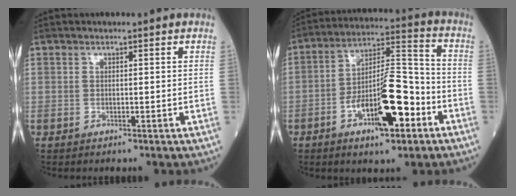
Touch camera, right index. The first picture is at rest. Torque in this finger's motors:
{"motor_torque": [0.50, -0.25, 0.48, 0.21]}